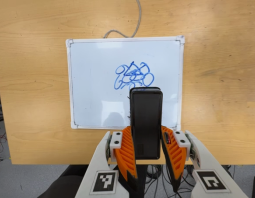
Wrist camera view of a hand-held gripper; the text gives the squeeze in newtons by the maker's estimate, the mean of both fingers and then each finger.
{"total": 6.1, "left": 4.4, "right": 7.8}